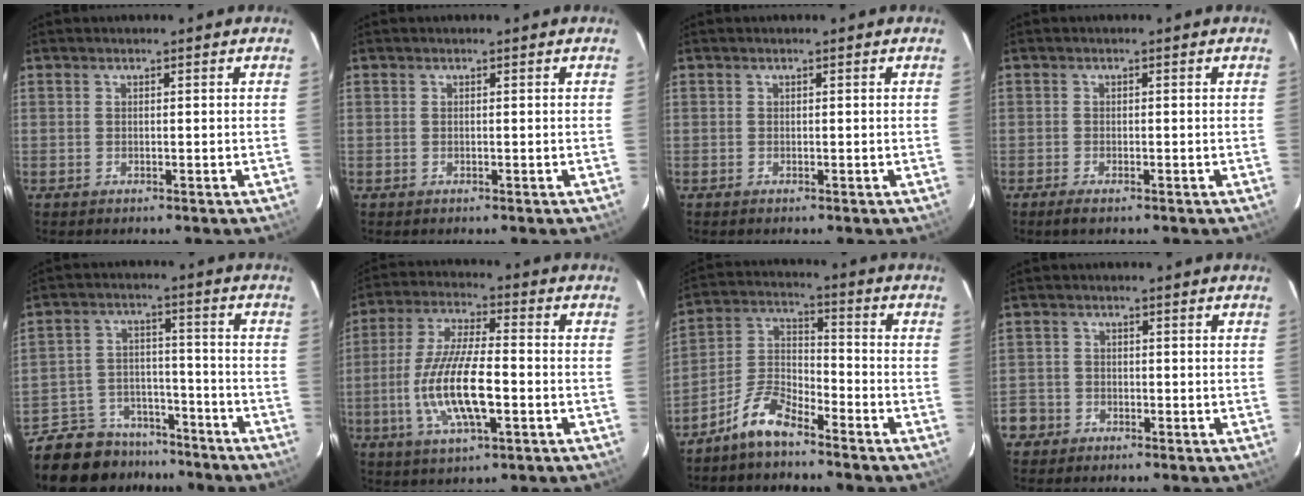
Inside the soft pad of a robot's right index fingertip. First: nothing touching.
{"total": 0.0}
{"total": 0.0}
{"total": 2.0, "force": [-1.4, 0.5, 1.2], "torque": [-0.029, -0.006, -0.029]}
{"total": 15.0, "force": [-12.3, 7.8, 3.6], "torque": [-0.101, 0.034, -0.175]}
{"total": 14.3, "force": [-3.5, 3.7, 13.3], "torque": [-0.273, -0.007, -0.063]}
{"total": 9.4, "force": [-7.4, 2.7, 5.0], "torque": [-0.125, 0.036, -0.156]}
{"total": 5.0, "force": [-2.6, 4.2, 0.7], "torque": [-0.018, 0.023, -0.050]}